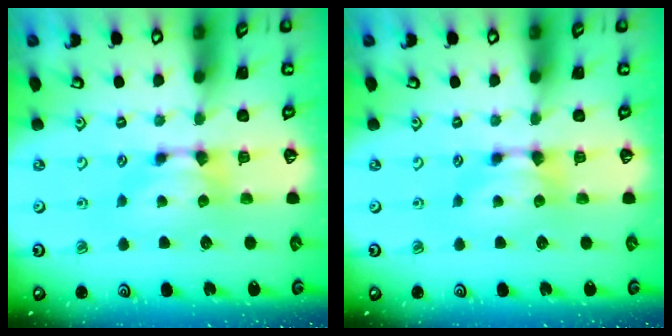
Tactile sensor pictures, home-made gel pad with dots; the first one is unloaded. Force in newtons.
{"total": 0.0}